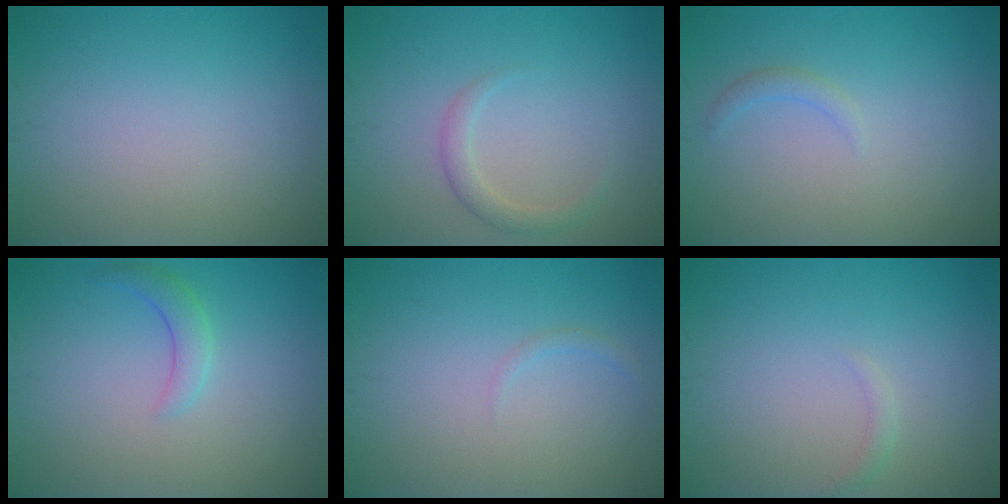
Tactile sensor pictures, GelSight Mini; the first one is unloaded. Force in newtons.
{"total": 1.6, "press": 1.6, "slide": 0.1}
{"total": 1.0, "press": 1.0, "slide": 0.2}
{"total": 1.9, "press": 1.9, "slide": 0.1}
{"total": 0.6, "press": 0.6, "slide": 0.1}
{"total": 0.8, "press": 0.8, "slide": 0.0}